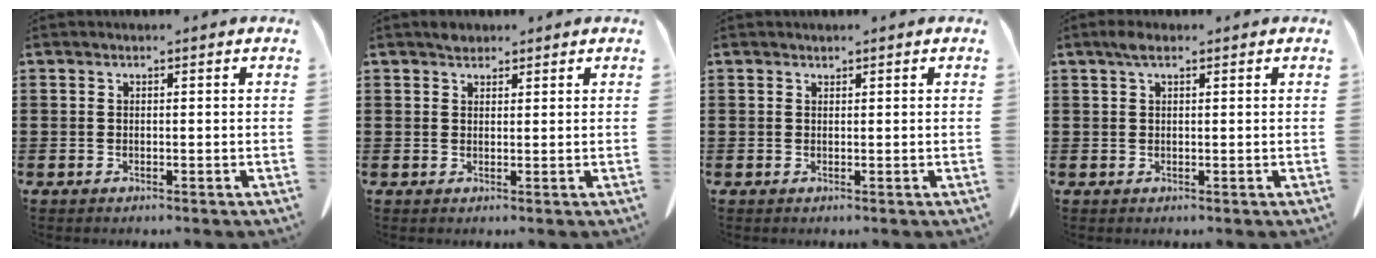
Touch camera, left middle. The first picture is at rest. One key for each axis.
{"total": 1.7, "fx": 1.5, "fy": 0.7, "fz": 0.3, "tx": -0.002, "ty": -0.004, "tz": 0.028}
{"total": 0.5, "fx": 0.5, "fy": 0.1, "fz": 0.0, "tx": -0.001, "ty": 0.001, "tz": 0.011}
{"total": 1.8, "fx": 1.0, "fy": 0.6, "fz": 1.4, "tx": -0.032, "ty": 0.002, "tz": 0.017}